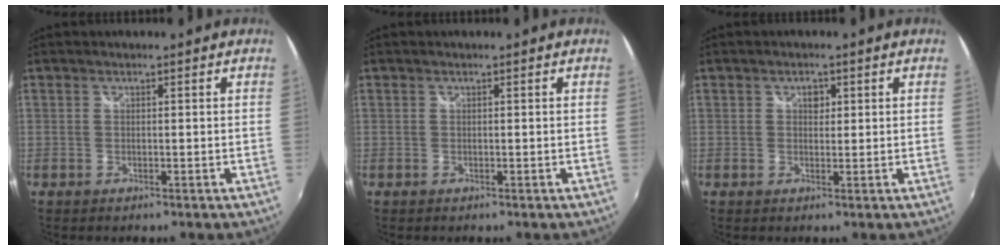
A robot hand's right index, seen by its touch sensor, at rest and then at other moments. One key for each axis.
{"total": 0.0}
{"total": 1.7, "fx": 0.5, "fy": 1.4, "fz": 0.8, "tx": -0.009, "ty": 0.005, "tz": 0.007}